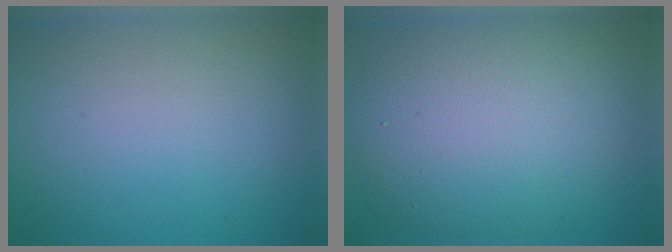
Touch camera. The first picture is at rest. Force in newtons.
{"total": 9.7, "press": 9.6, "slide": 0.7}